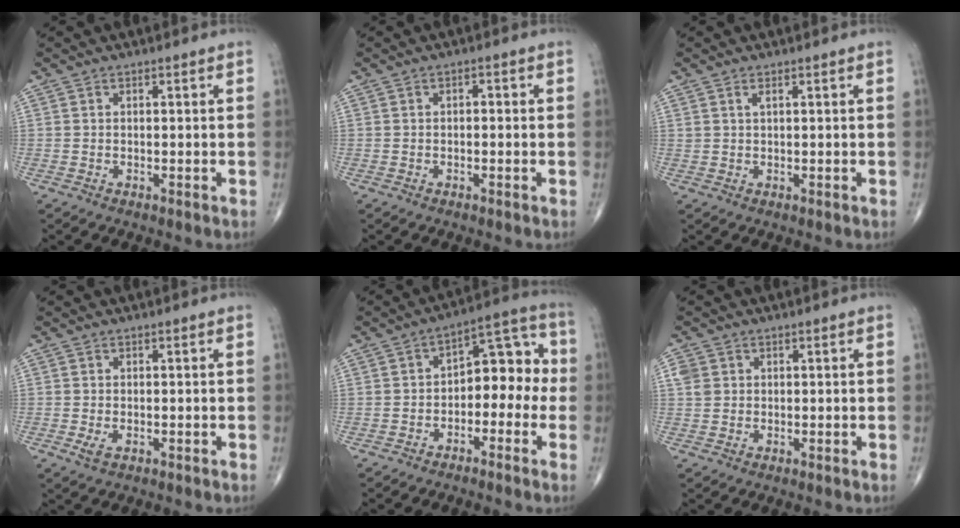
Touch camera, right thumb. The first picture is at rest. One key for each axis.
{"total": 1.1, "fx": 0.0, "fy": 0.6, "fz": 0.9, "tx": -0.012, "ty": 0.005, "tz": -0.003}
{"total": 1.0, "fx": 0.6, "fy": 0.2, "fz": 0.7, "tx": -0.015, "ty": 0.002, "tz": 0.013}
{"total": 1.7, "fx": -0.6, "fy": 0.8, "fz": 1.4, "tx": -0.028, "ty": -0.004, "tz": -0.010}
{"total": 9.2, "fx": -1.4, "fy": 5.6, "fz": 7.1, "tx": -0.057, "ty": 0.049, "tz": -0.032}
{"total": 2.7, "fx": 0.8, "fy": 2.3, "fz": 1.1, "tx": -0.015, "ty": 0.003, "tz": 0.019}